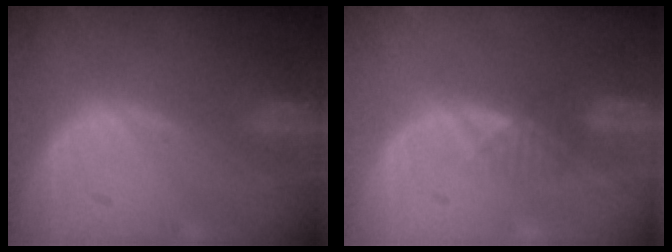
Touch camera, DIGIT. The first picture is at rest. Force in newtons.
{"total": 1.9, "press": 1.6, "slide": 1.0}